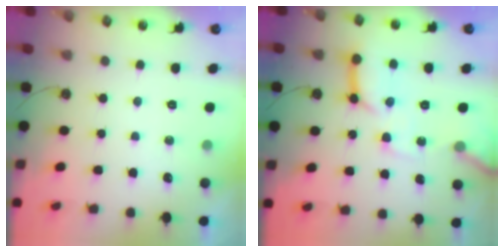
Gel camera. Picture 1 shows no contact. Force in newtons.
{"total": 14.4, "press": 14.3, "slide": 1.6}